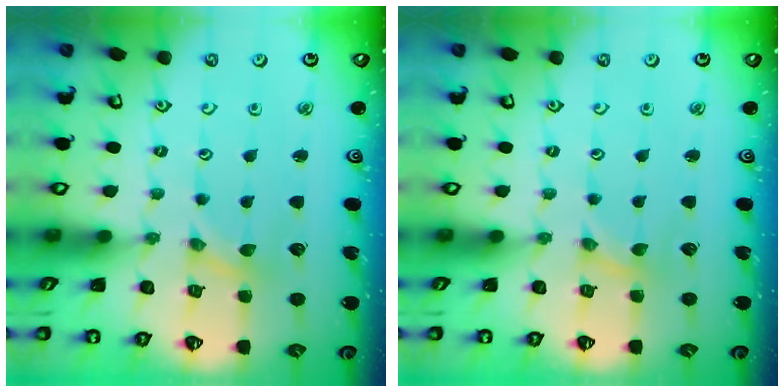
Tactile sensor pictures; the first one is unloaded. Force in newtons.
{"total": 0.0}